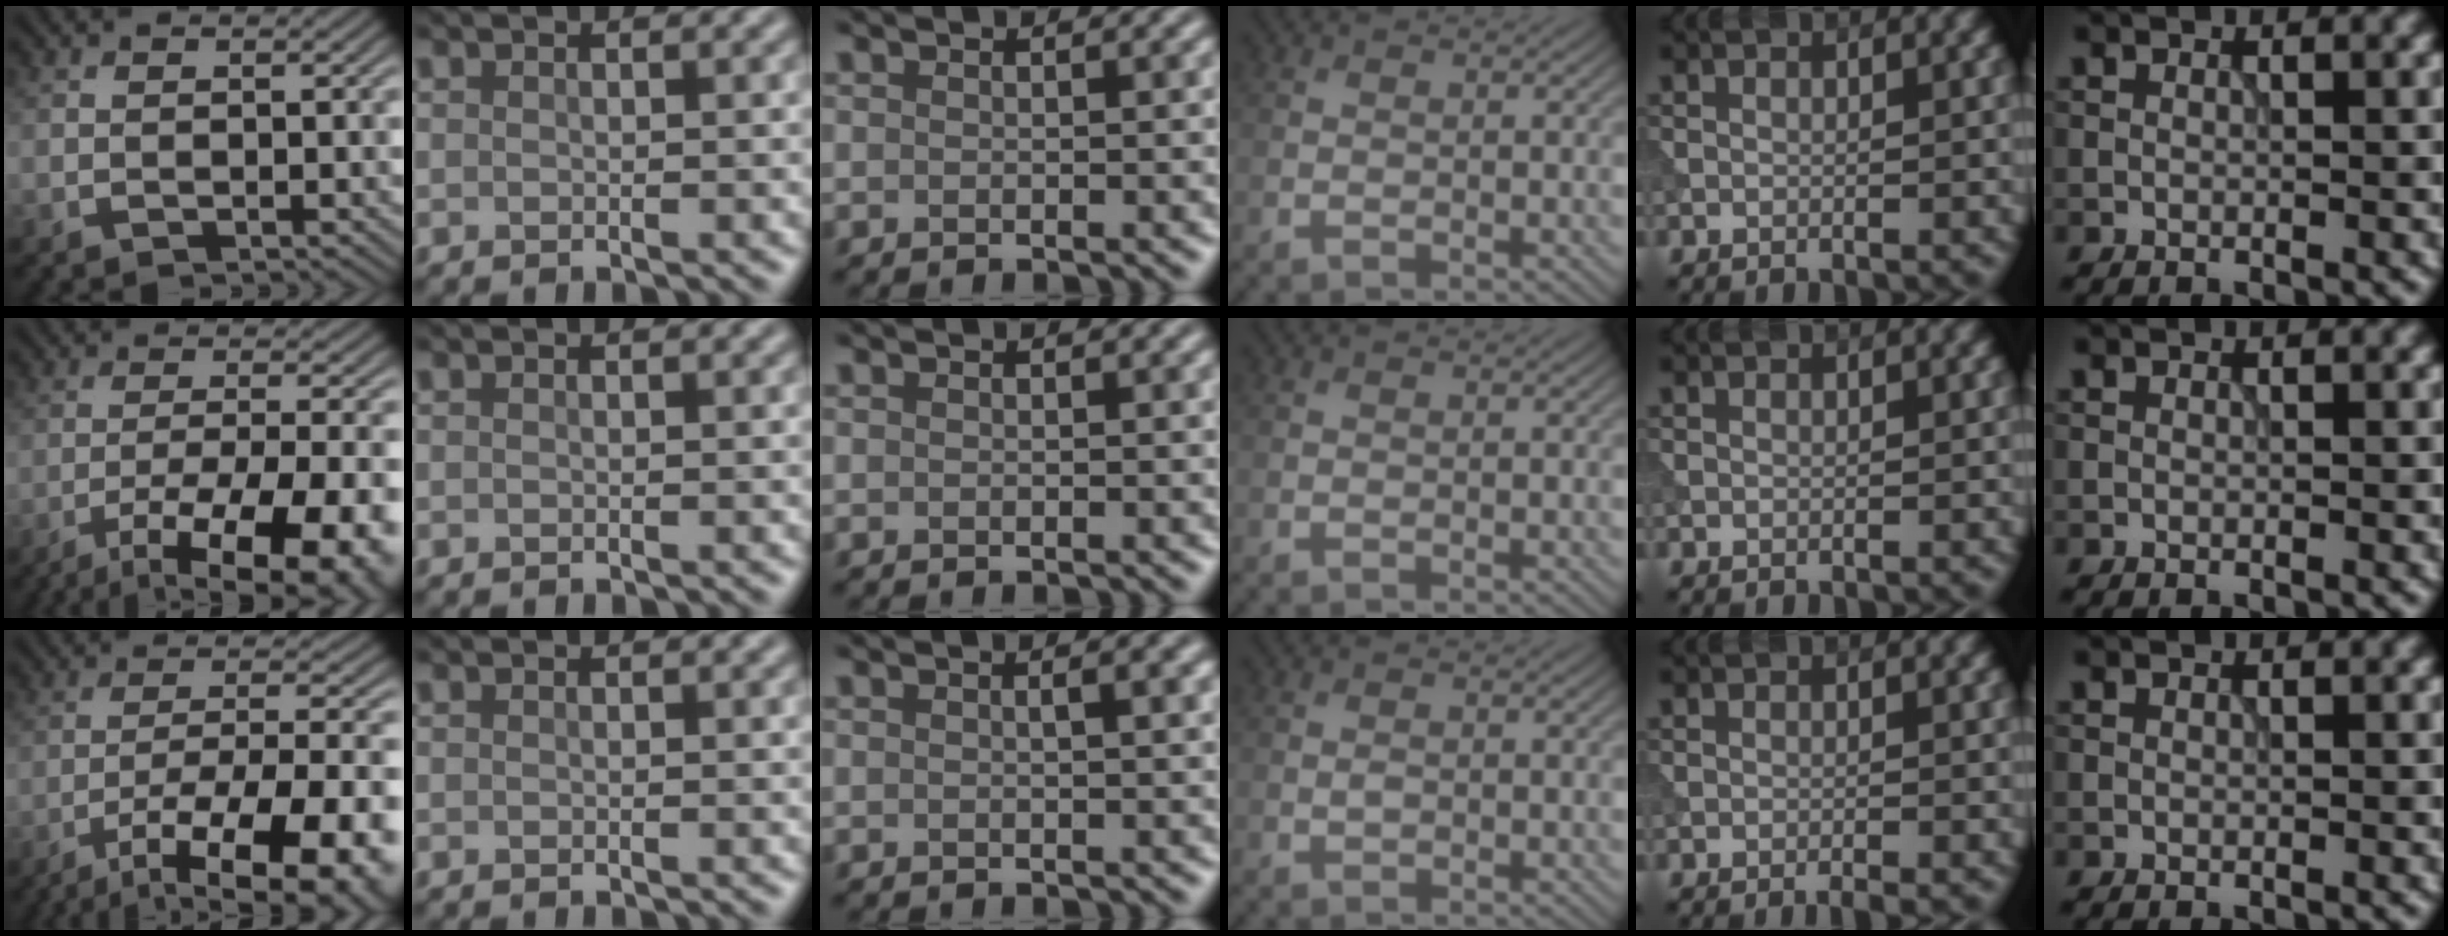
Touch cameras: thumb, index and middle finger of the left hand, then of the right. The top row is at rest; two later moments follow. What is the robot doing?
{"motion": "extract", "object": "tissue"}